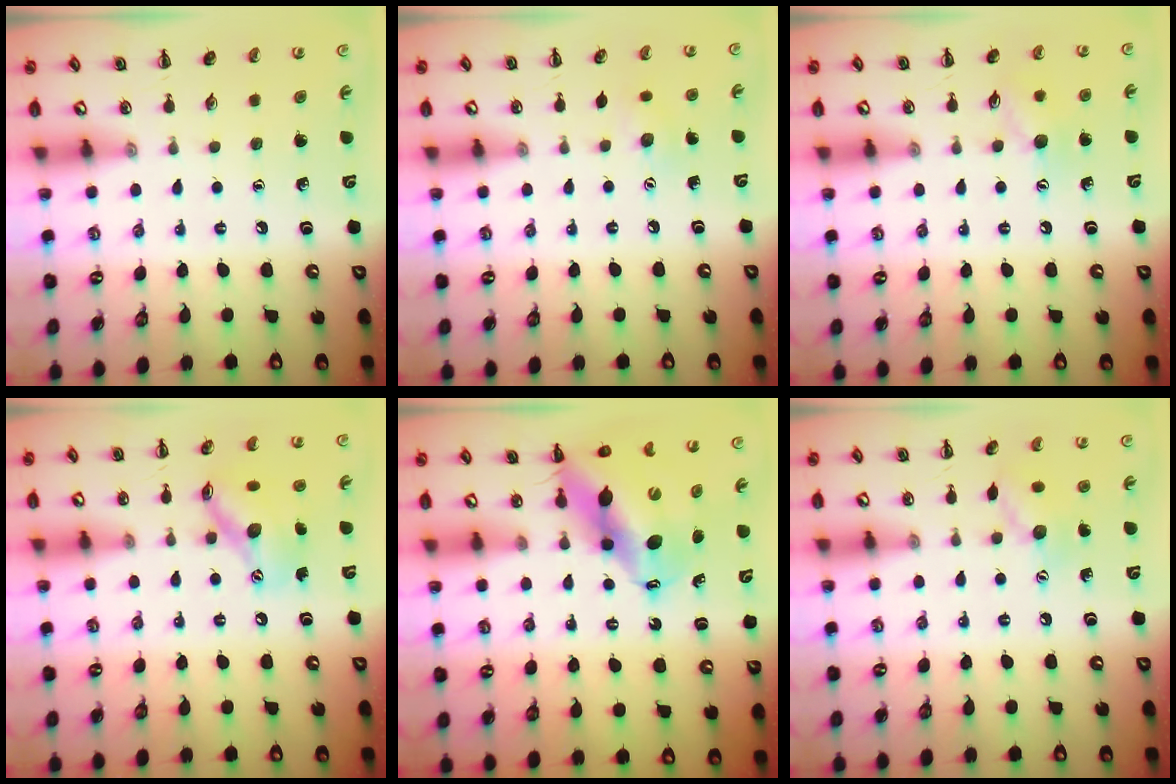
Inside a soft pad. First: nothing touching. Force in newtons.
{"total": 5.7, "press": 5.5, "slide": 1.4}
{"total": 7.8, "press": 7.7, "slide": 0.8}
{"total": 12.7, "press": 12.7, "slide": 1.4}
{"total": 13.5, "press": 12.9, "slide": 3.7}
{"total": 8.5, "press": 8.4, "slide": 0.9}